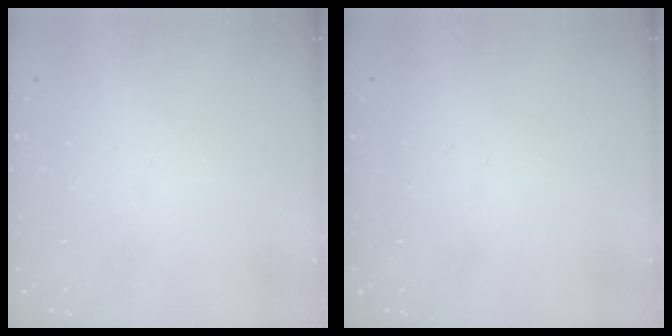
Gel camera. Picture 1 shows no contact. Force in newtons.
{"total": 0.0}